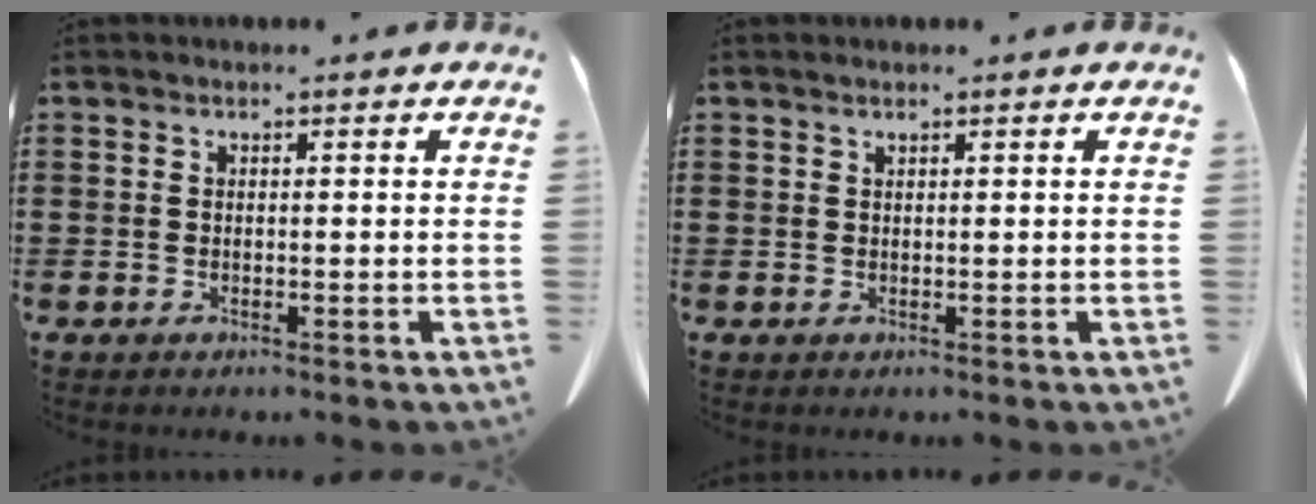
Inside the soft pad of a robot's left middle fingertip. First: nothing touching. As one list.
[{"total": 0.5, "force": [0.4, 0.0, 0.3], "torque": [-0.007, -0.002, 0.009]}]